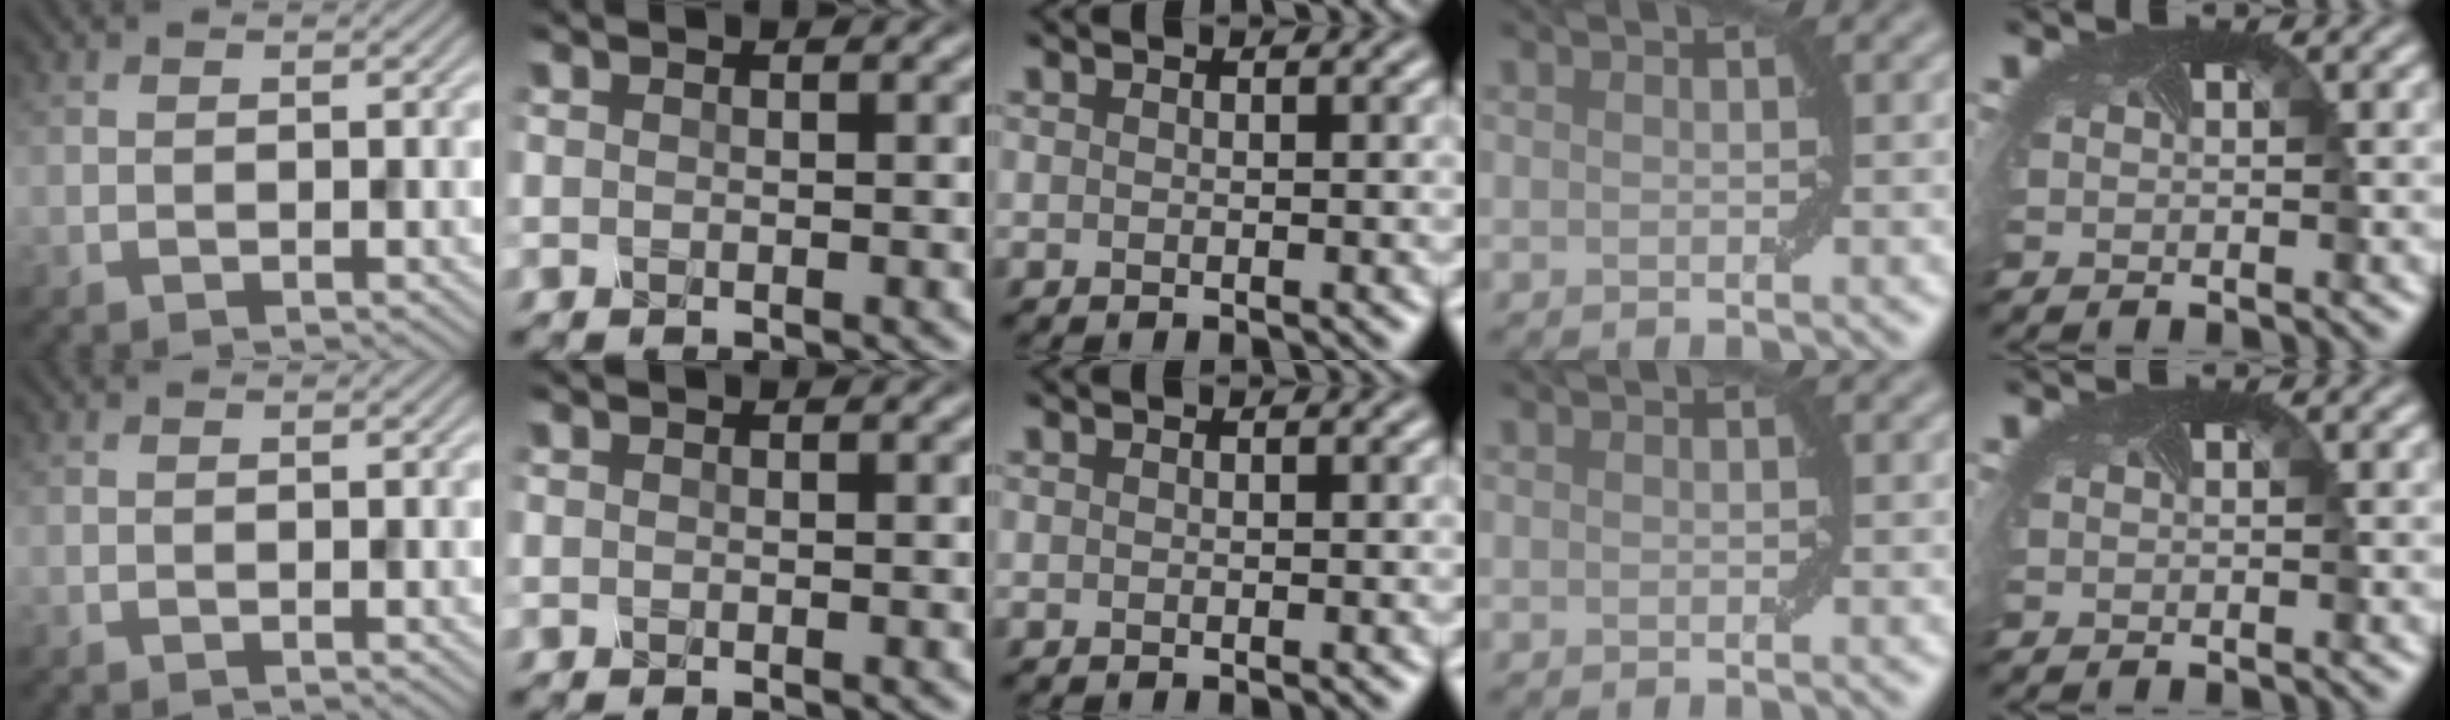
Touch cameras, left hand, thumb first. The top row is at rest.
{}